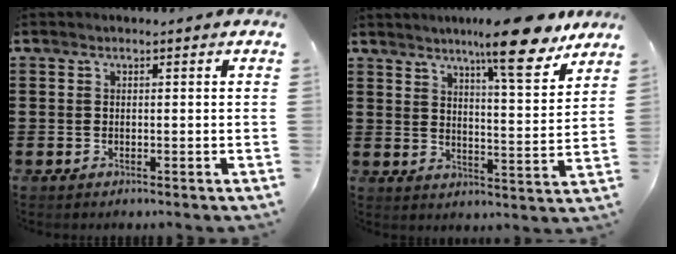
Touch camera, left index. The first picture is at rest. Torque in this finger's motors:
{"motor_torque": [1.08, -1.06, 0.75, 0.18]}